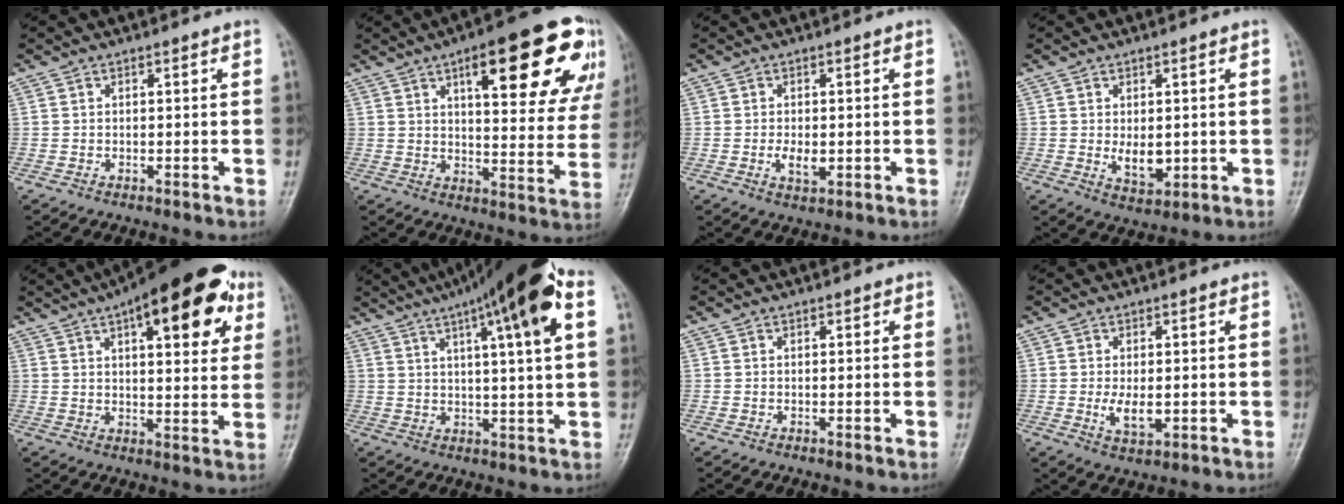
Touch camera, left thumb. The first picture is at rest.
{"total": 23.9, "force": [11.5, 7.8, 19.5], "torque": [-0.220, -0.020, 0.154]}
{"total": 3.5, "force": [-0.5, 2.0, 2.8], "torque": [-0.048, -0.005, -0.009]}
{"total": 5.2, "force": [0.0, 3.3, 4.0], "torque": [-0.049, -0.012, 0.008]}
{"total": 21.8, "force": [10.1, 8.3, 17.5], "torque": [-0.219, -0.004, 0.135]}
{"total": 18.1, "force": [8.0, 2.9, 16.0], "torque": [-0.240, 0.011, 0.115]}
{"total": 0.7, "force": [0.3, 0.5, 0.4], "torque": [0.003, 0.000, 0.000]}
{"total": 4.5, "force": [-0.5, 2.5, 3.7], "torque": [-0.064, -0.010, -0.006]}